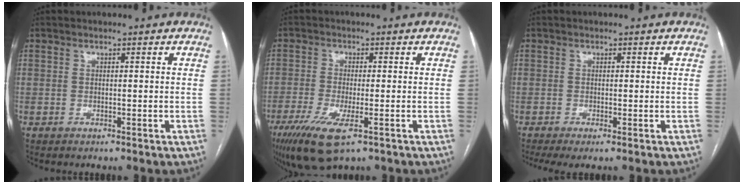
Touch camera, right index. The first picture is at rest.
{"total": 8.9, "force": [-4.8, 2.1, 7.3], "torque": [-0.140, -0.026, -0.079]}
{"total": 2.8, "force": [-1.5, 0.6, 2.2], "torque": [-0.040, -0.010, -0.027]}